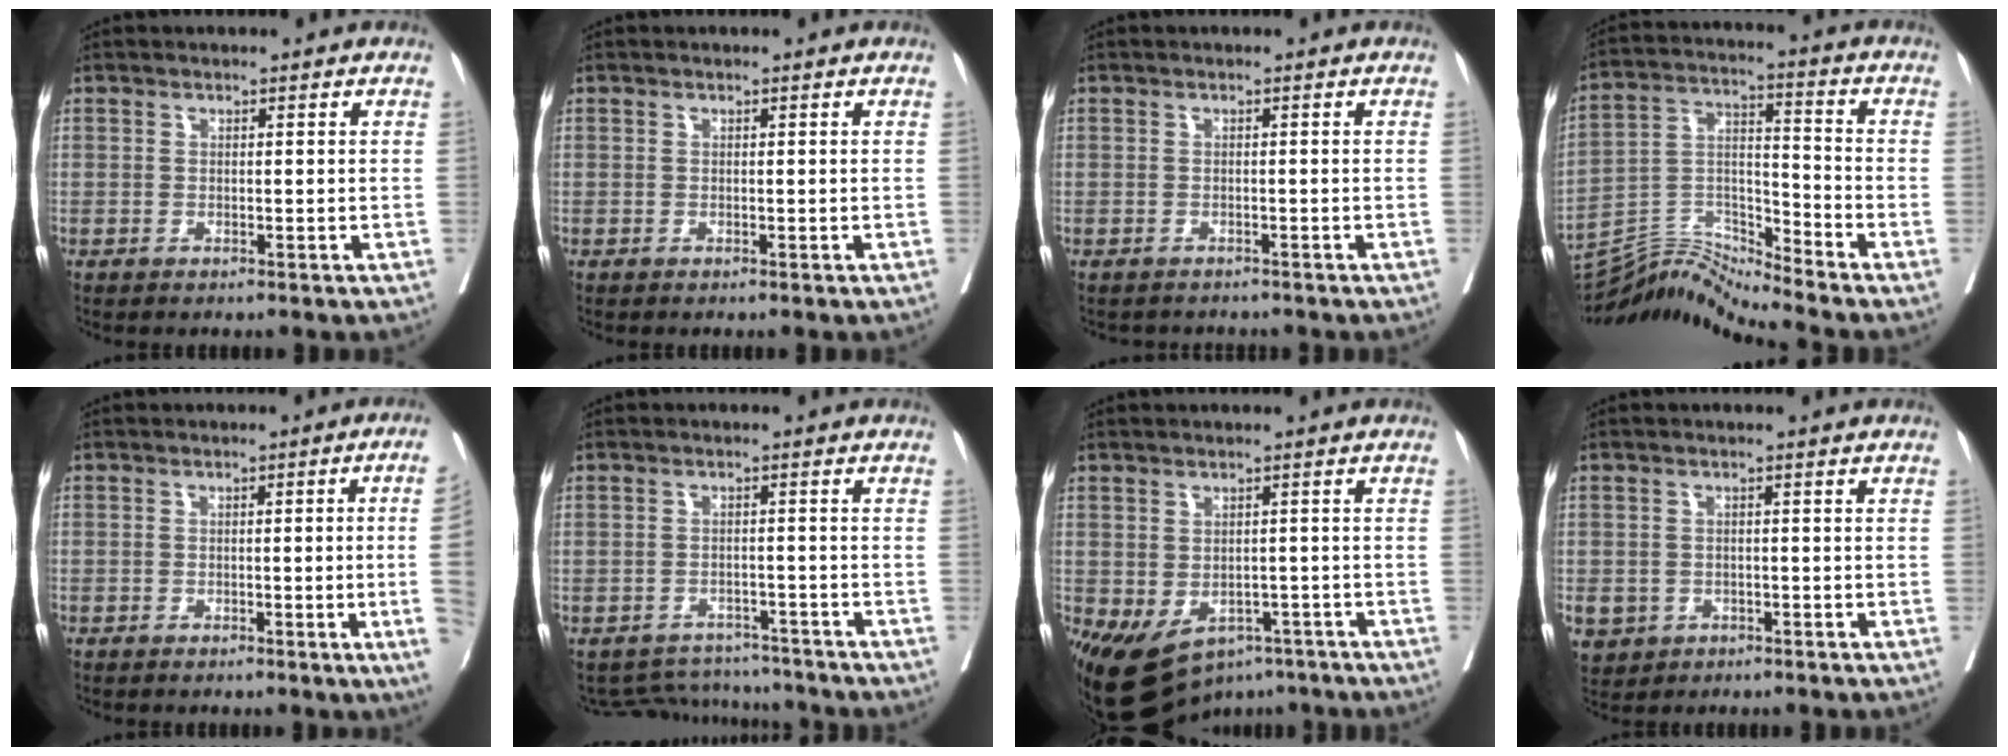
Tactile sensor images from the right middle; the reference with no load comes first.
{"total": 0.0}
{"total": 2.6, "force": [-2.4, 1.0, 0.2], "torque": [-0.004, -0.002, -0.035]}
{"total": 9.6, "force": [-9.3, -2.4, -0.2], "torque": [0.001, 0.036, -0.175]}
{"total": 7.0, "force": [-1.2, -1.2, 6.8], "torque": [-0.070, -0.003, -0.021]}
{"total": 6.9, "force": [-6.6, 1.7, -0.8], "torque": [0.015, 0.019, -0.091]}
{"total": 11.2, "force": [-6.7, 7.2, 5.3], "torque": [-0.097, 0.007, -0.093]}
{"total": 8.9, "force": [-3.8, 7.4, 2.9], "torque": [-0.083, 0.002, -0.053]}